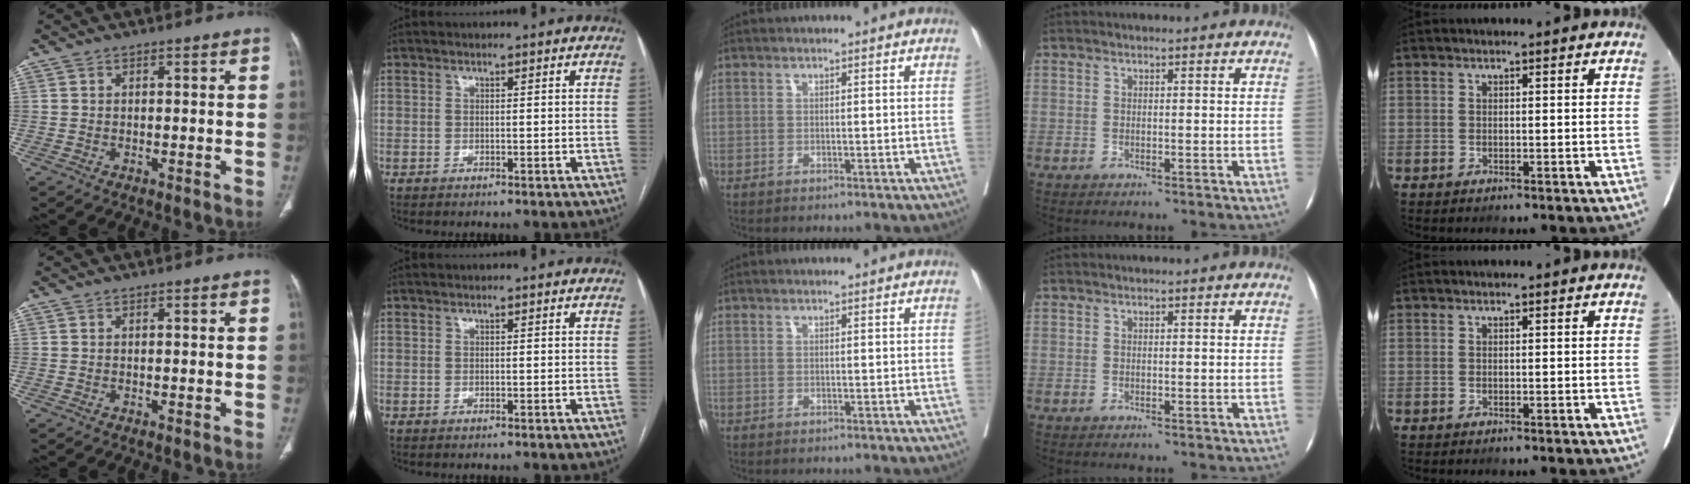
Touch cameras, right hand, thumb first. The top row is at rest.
{}